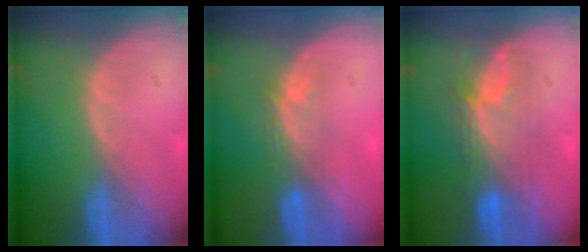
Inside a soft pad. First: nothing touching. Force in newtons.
{"total": 3.4, "press": 3.0, "slide": 1.7}
{"total": 7.5, "press": 7.4, "slide": 1.3}